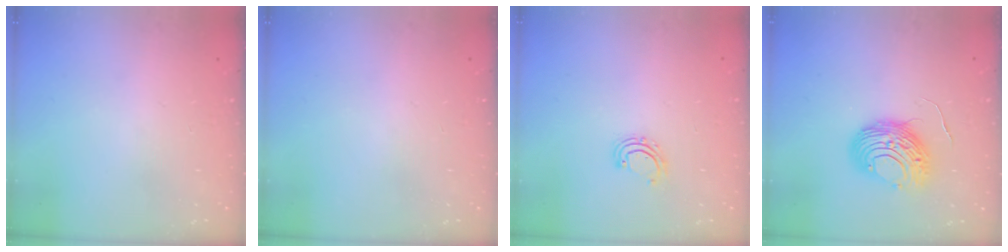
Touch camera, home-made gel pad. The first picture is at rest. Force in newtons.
{"total": 0.0}
{"total": 3.9, "press": 3.9, "slide": 0.2}
{"total": 10.3, "press": 10.3, "slide": 0.7}